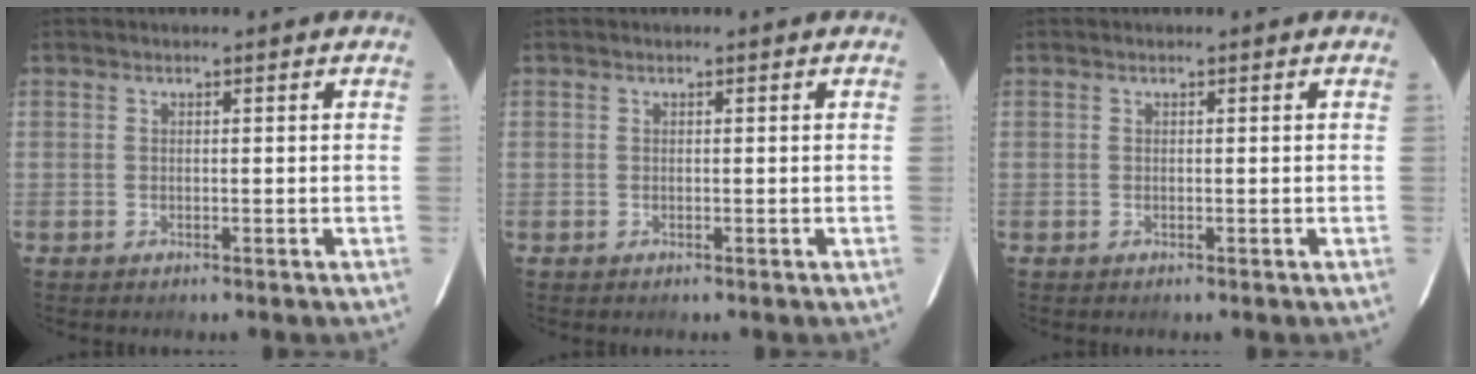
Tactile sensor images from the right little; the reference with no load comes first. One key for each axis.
{"total": 0.0}
{"total": 0.0}